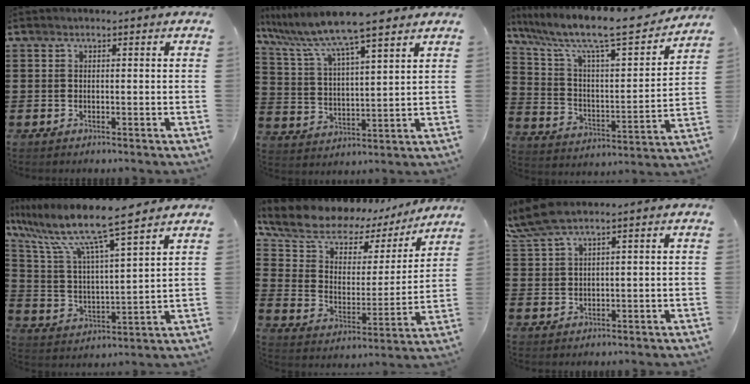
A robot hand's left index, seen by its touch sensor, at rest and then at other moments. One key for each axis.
{"total": 8.3, "fx": 7.1, "fy": -0.1, "fz": 4.3, "tx": -0.113, "ty": -0.039, "tz": 0.115}
{"total": 10.4, "fx": 8.6, "fy": 1.4, "fz": 5.7, "tx": -0.141, "ty": -0.063, "tz": 0.138}
{"total": 10.0, "fx": 8.4, "fy": 0.3, "fz": 5.5, "tx": -0.141, "ty": -0.051, "tz": 0.138}
{"total": 9.2, "fx": 7.4, "fy": 4.6, "fz": 3.1, "tx": -0.096, "ty": -0.044, "tz": 0.127}
{"total": 5.0, "fx": 3.8, "fy": 0.6, "fz": 3.3, "tx": -0.082, "ty": -0.005, "tz": 0.065}